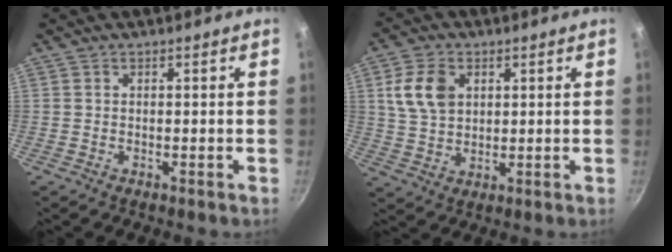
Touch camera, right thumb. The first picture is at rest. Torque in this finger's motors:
{"motor_torque": [-0.76, 1.14, 0.78, 0.36, 0.09]}